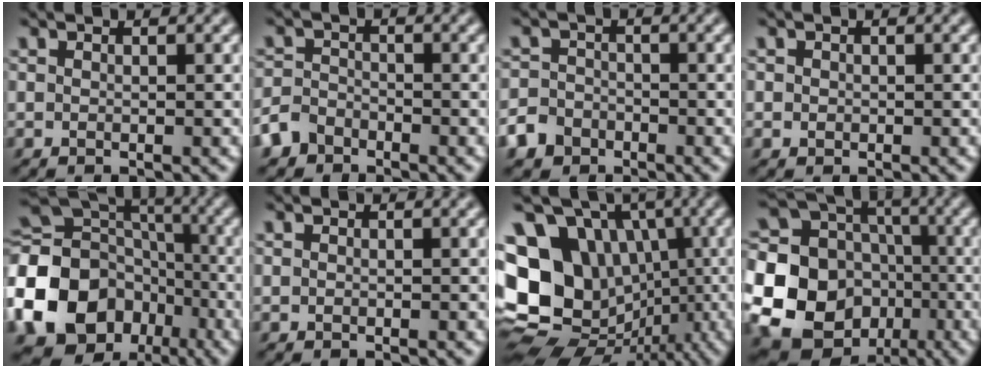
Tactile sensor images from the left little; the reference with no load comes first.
{"total": 3.4, "force": [-2.6, 2.1, 0.6], "torque": [-0.003, -0.006, -0.055]}
{"total": 5.3, "force": [-3.5, 3.9, 0.9], "torque": [-0.014, -0.015, -0.074]}
{"total": 0.7, "force": [-0.1, 0.7, 0.2], "torque": [0.002, -0.001, -0.002]}
{"total": 18.1, "force": [-6.4, 14.6, 8.5], "torque": [-0.211, 0.002, -0.131]}
{"total": 0.0}
{"total": 18.4, "force": [-0.4, 15.4, 10.2], "torque": [-0.193, 0.008, -0.018]}
{"total": 24.4, "force": [-6.7, 22.1, 7.8], "torque": [-0.200, -0.029, -0.145]}